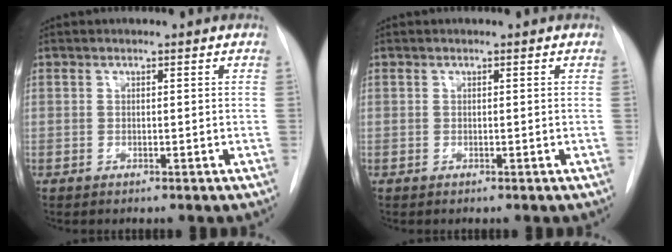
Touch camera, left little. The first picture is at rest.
{"total": 0.0}